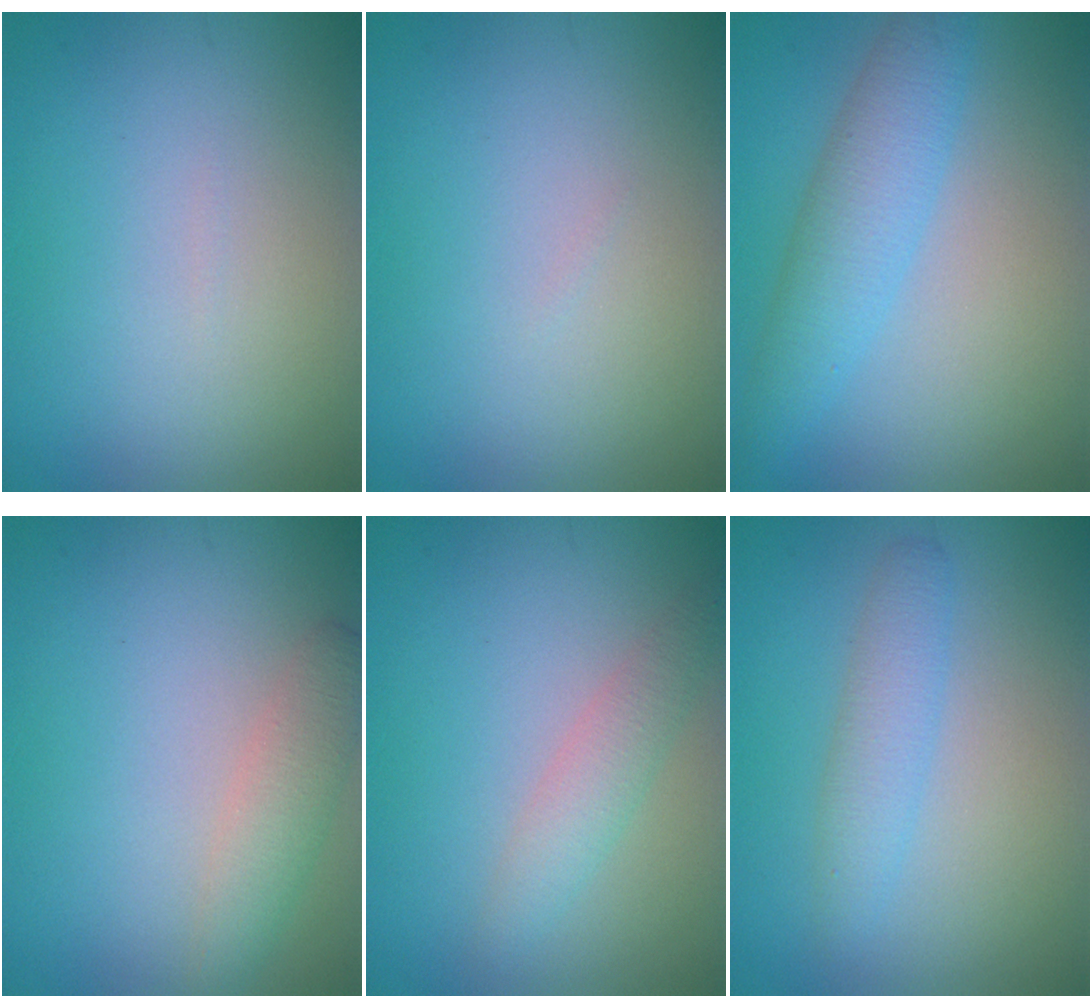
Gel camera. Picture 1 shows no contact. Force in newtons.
{"total": 0.0}
{"total": 4.4, "press": 4.4, "slide": 0.1}
{"total": 2.6, "press": 2.6, "slide": 0.1}
{"total": 2.2, "press": 2.2, "slide": 0.1}
{"total": 2.4, "press": 2.4, "slide": 0.1}